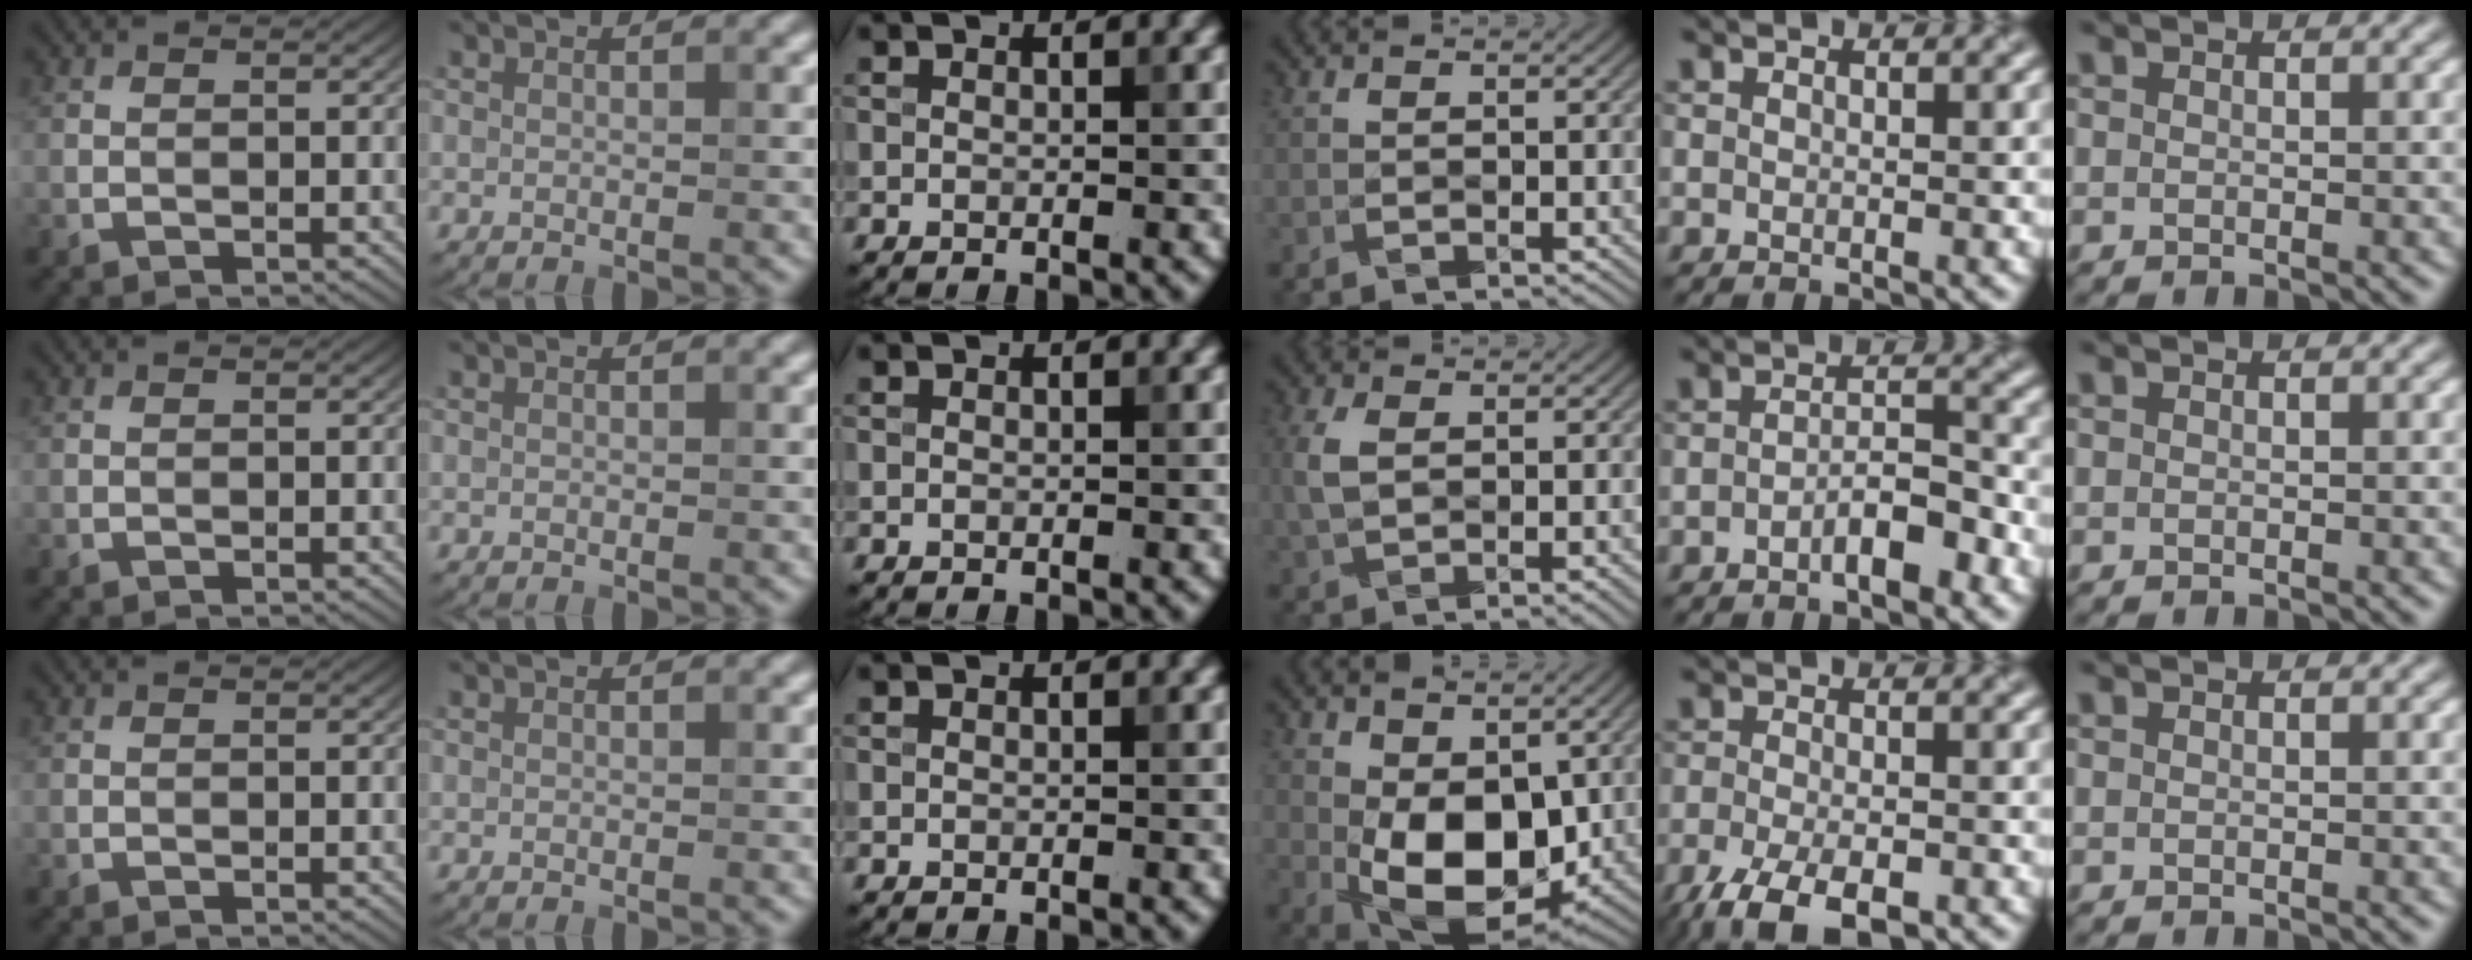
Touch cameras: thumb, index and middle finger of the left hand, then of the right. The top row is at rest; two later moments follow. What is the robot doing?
{"motion": "fold", "object": "apron"}